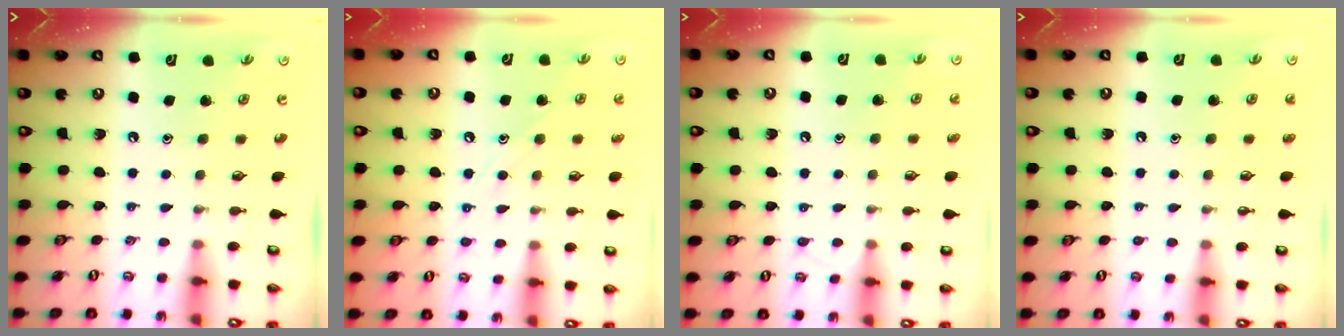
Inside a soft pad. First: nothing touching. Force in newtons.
{"total": 7.5, "press": 7.5, "slide": 0.7}
{"total": 6.3, "press": 6.2, "slide": 0.6}
{"total": 0.9, "press": 0.9, "slide": 0.0}